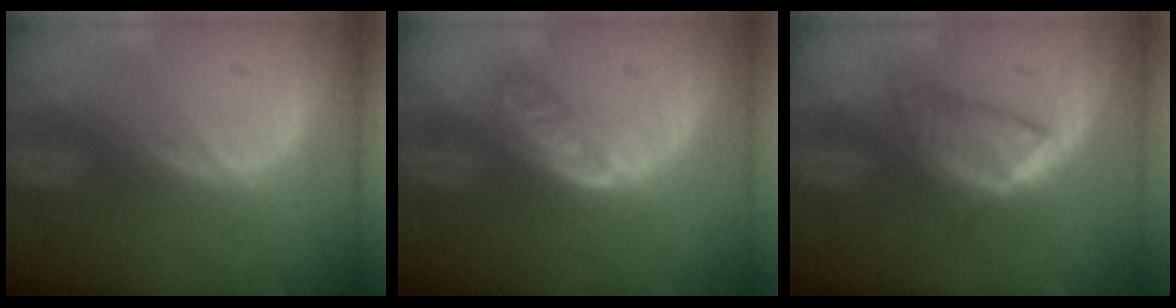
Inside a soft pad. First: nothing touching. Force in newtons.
{"total": 4.9, "press": 4.2, "slide": 2.4}
{"total": 6.2, "press": 5.4, "slide": 3.2}